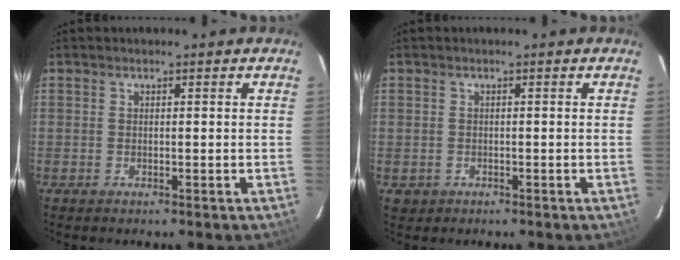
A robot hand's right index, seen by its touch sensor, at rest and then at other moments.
{"total": 2.0, "force": [-0.5, 1.9, 0.3], "torque": [-0.009, 0.000, -0.004]}